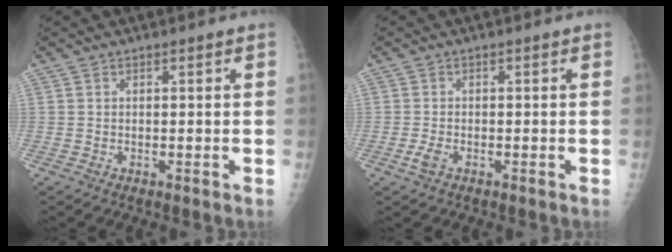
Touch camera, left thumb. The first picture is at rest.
{"total": 1.9, "force": [-1.1, 0.9, 1.3], "torque": [-0.031, -0.001, -0.021]}